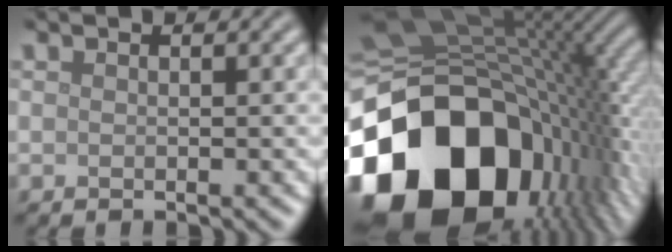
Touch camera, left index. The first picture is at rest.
{"total": 19.6, "force": [-5.9, 13.2, 13.2], "torque": [-0.272, -0.034, -0.098]}